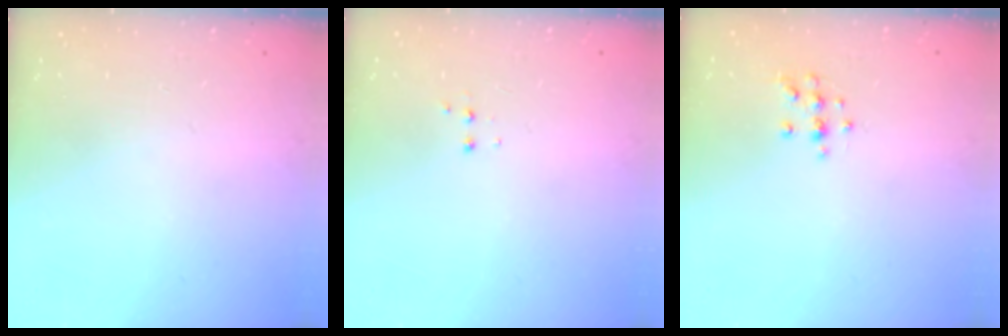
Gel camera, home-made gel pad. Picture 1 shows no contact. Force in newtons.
{"total": 3.3, "press": 3.2, "slide": 0.4}
{"total": 9.0, "press": 8.9, "slide": 0.8}